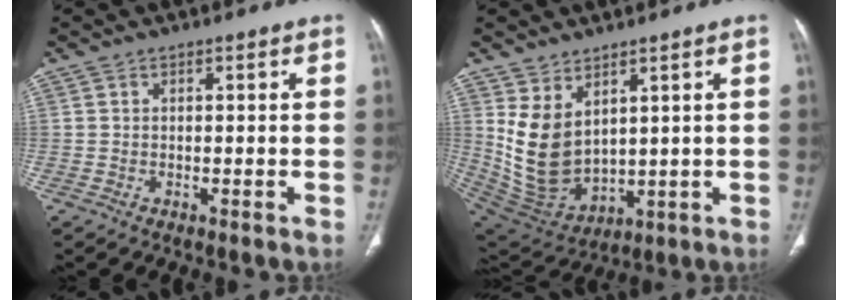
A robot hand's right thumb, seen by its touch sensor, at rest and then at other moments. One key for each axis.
{"total": 11.8, "fx": 3.9, "fy": 7.3, "fz": 8.4, "tx": -0.144, "ty": -0.028, "tz": 0.109}